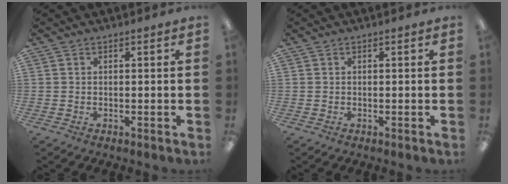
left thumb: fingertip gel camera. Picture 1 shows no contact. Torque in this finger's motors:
{"motor_torque": [0.00, 0.00, 0.00, 0.00, 0.00]}